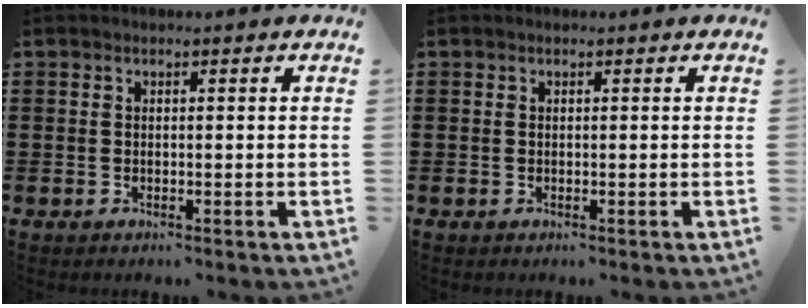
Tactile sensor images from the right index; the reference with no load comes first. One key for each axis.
{"total": 0.0}